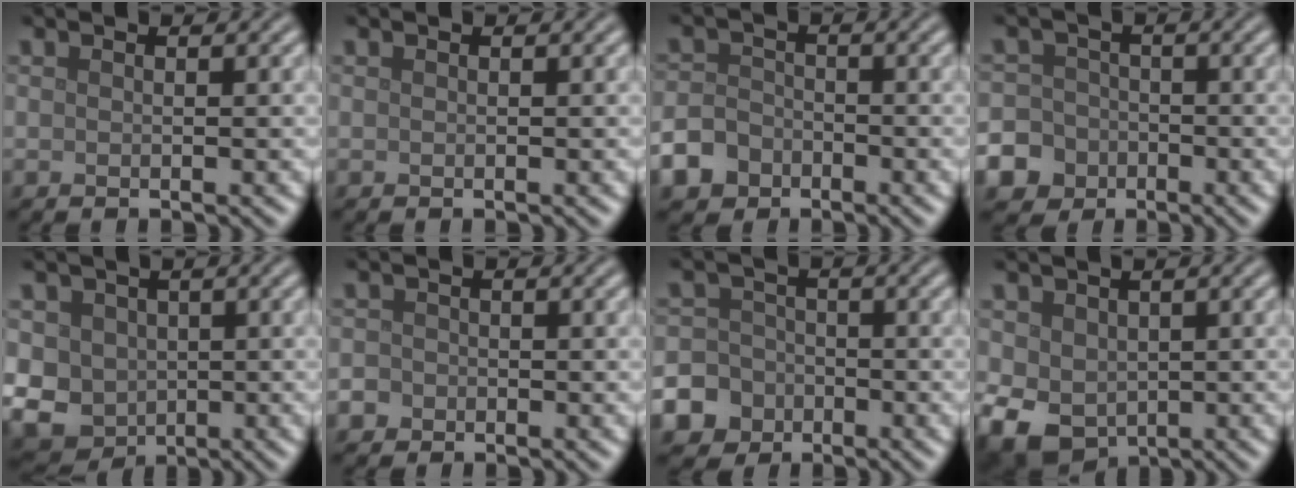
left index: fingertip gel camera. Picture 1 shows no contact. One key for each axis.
{"total": 0.0}
{"total": 4.3, "fx": -2.9, "fy": 3.0, "fz": 1.2, "tx": -0.018, "ty": -0.007, "tz": -0.055}
{"total": 8.7, "fx": -4.5, "fy": 7.2, "fz": 1.6, "tx": -0.043, "ty": -0.026, "tz": -0.101}
{"total": 7.2, "fx": -0.3, "fy": 6.4, "fz": 3.3, "tx": -0.062, "ty": 0.004, "tz": -0.025}
{"total": 1.7, "fx": -0.9, "fy": 1.4, "fz": 0.4, "tx": -0.001, "ty": 0.005, "tz": -0.017}
{"total": 8.6, "fx": -4.5, "fy": 7.1, "fz": 1.5, "tx": -0.038, "ty": -0.027, "tz": -0.101}
{"total": 5.9, "fx": -1.2, "fy": 4.6, "fz": 3.5, "tx": -0.081, "ty": -0.017, "tz": -0.014}